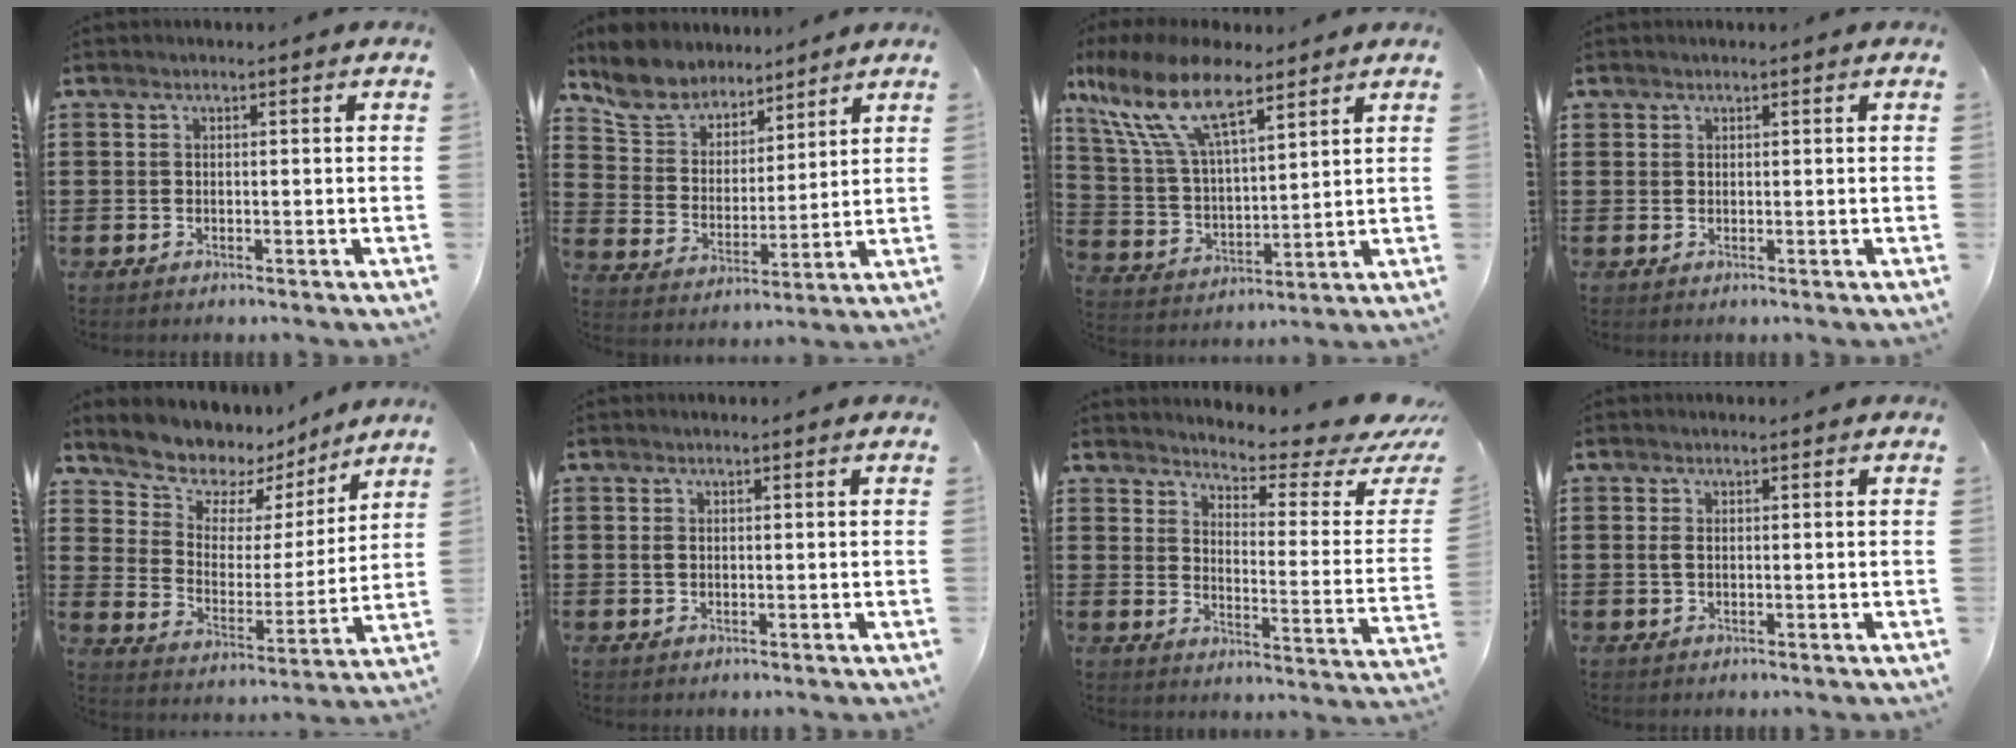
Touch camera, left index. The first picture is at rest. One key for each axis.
{"total": 7.1, "fx": 6.5, "fy": 2.7, "fz": 0.0, "tx": -0.046, "ty": -0.038, "tz": 0.122}
{"total": 14.1, "fx": 9.2, "fy": 4.9, "fz": 9.5, "tx": -0.221, "ty": -0.022, "tz": 0.164}
{"total": 0.6, "fx": 0.4, "fy": 0.4, "fz": 0.0, "tx": -0.002, "ty": 0.002, "tz": 0.007}
{"total": 7.7, "fx": 7.0, "fy": 3.3, "fz": 0.4, "tx": -0.049, "ty": -0.058, "tz": 0.123}
{"total": 0.6, "fx": 0.1, "fy": 0.5, "fz": 0.4, "tx": -0.010, "ty": 0.002, "tz": 0.001}
{"total": 4.4, "fx": 3.9, "fy": 0.1, "fz": 2.1, "tx": -0.039, "ty": -0.043, "tz": 0.056}
{"total": 1.2, "fx": 0.0, "fy": 0.7, "fz": 1.0, "tx": -0.029, "ty": 0.000, "tz": -0.003}